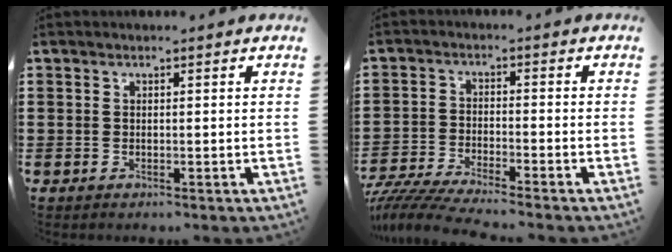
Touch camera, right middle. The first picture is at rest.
{"total": 5.2, "force": [-5.0, -0.2, 1.5], "torque": [-0.045, -0.017, -0.103]}